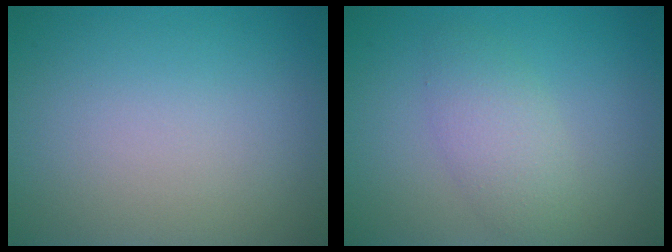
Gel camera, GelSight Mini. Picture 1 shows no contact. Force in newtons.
{"total": 2.6, "press": 2.6, "slide": 0.3}